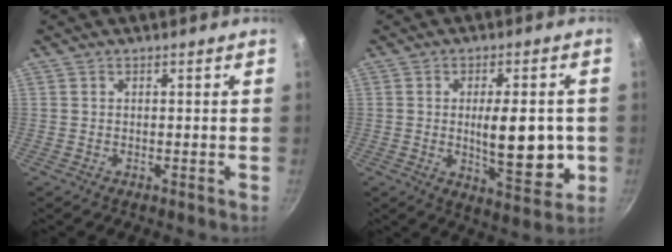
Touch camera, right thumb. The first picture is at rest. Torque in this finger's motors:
{"motor_torque": [1.76, 1.21, 1.44, 0.12, 0.37]}